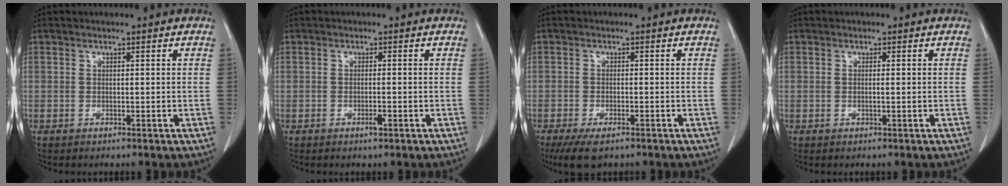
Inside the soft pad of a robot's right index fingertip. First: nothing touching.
{"total": 1.3, "force": [-0.7, 0.1, 1.2], "torque": [-0.024, -0.002, -0.011]}
{"total": 5.6, "force": [-4.0, 1.8, 3.5], "torque": [-0.059, -0.011, -0.065]}
{"total": 0.6, "force": [-0.1, -0.1, 0.6], "torque": [-0.011, 0.000, -0.002]}